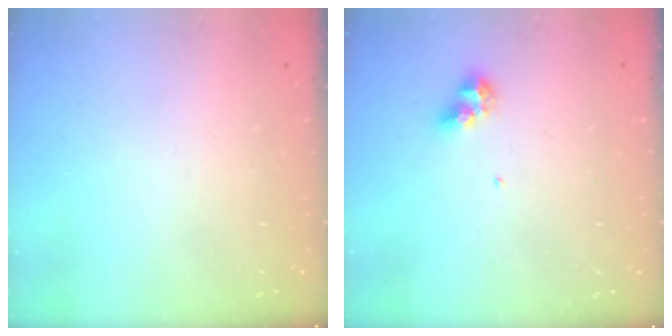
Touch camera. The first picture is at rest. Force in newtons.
{"total": 6.1, "press": 6.1, "slide": 0.6}